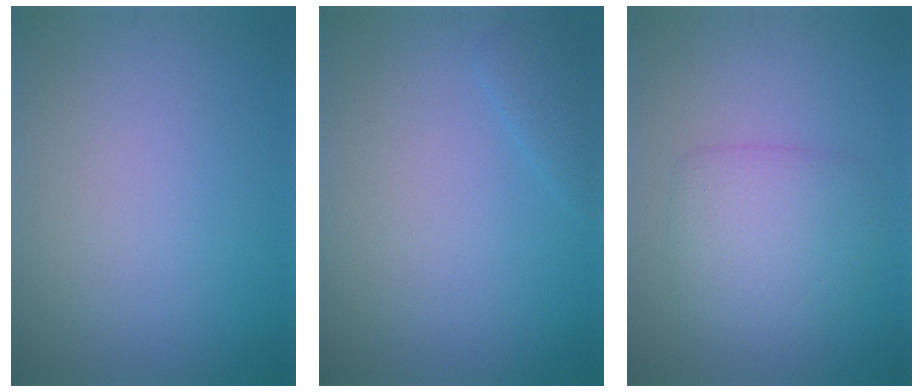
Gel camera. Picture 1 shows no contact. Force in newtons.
{"total": 1.3, "press": 1.3, "slide": 0.1}
{"total": 4.2, "press": 4.2, "slide": 0.3}